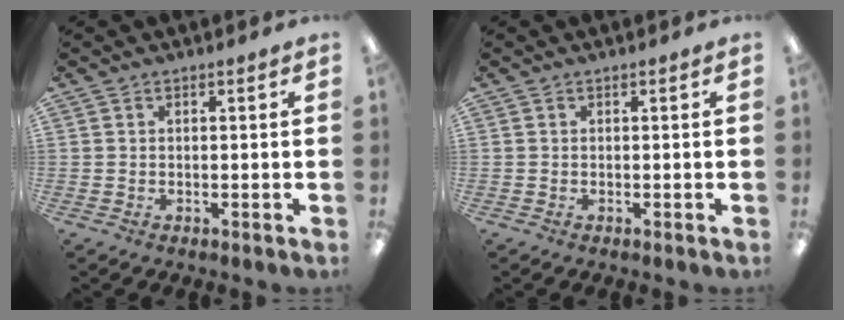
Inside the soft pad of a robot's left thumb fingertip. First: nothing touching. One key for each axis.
{"total": 0.0}